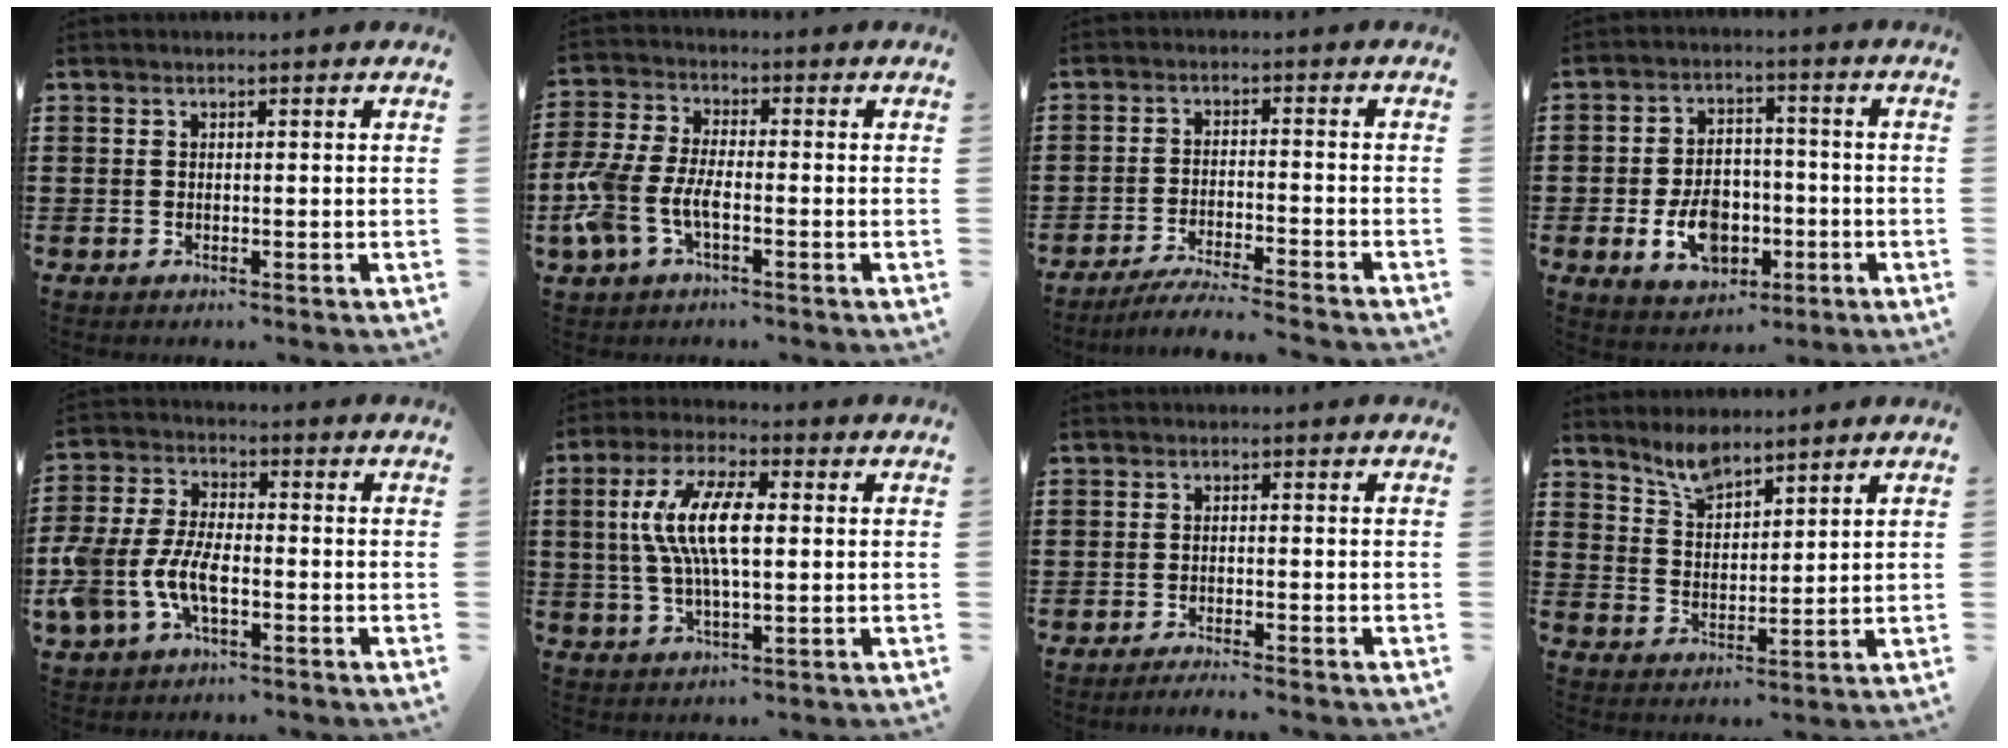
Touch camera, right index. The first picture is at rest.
{"total": 6.8, "force": [-2.5, 3.3, 5.5], "torque": [-0.152, -0.011, -0.057]}
{"total": 4.3, "force": [-4.1, -0.4, 1.3], "torque": [-0.031, -0.011, -0.085]}
{"total": 8.1, "force": [-2.3, 5.7, 5.2], "torque": [-0.088, 0.000, -0.047]}
{"total": 7.5, "force": [-2.4, 4.2, 5.7], "torque": [-0.148, -0.004, -0.053]}
{"total": 10.1, "force": [1.0, 3.7, 9.4], "torque": [-0.211, 0.003, 0.006]}
{"total": 1.6, "force": [-1.5, -0.2, 0.4], "torque": [-0.006, 0.001, -0.029]}
{"total": 5.3, "force": [4.6, 1.5, 2.0], "torque": [-0.053, -0.009, 0.086]}